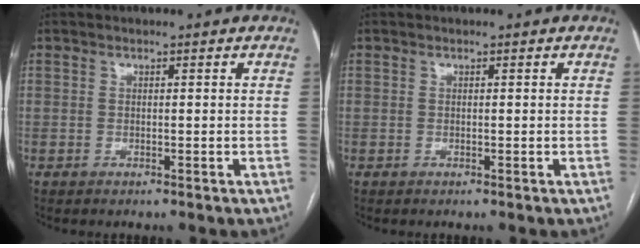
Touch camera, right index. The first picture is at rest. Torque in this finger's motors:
{"motor_torque": [-0.02, 0.03, 0.00, 0.00]}